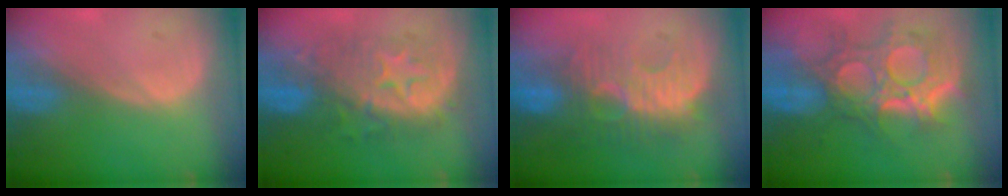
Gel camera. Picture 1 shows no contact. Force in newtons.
{"total": 9.2, "press": 9.2, "slide": 0.4}
{"total": 9.4, "press": 9.2, "slide": 2.0}
{"total": 11.9, "press": 10.7, "slide": 5.2}